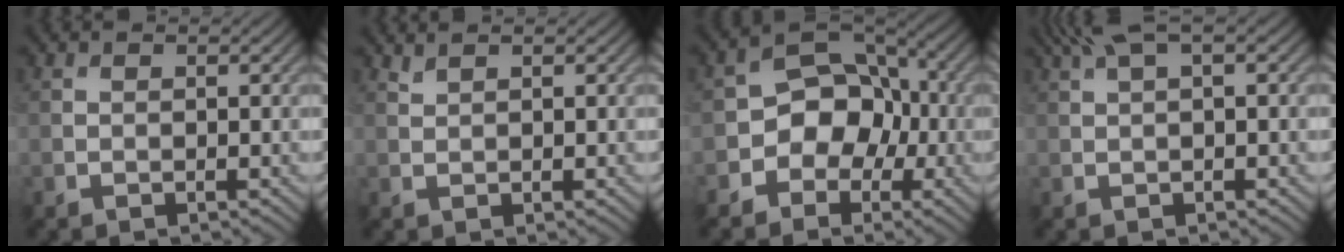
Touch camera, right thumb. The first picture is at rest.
{"total": 0.9, "force": [0.9, 0.0, 0.3], "torque": [-0.008, 0.005, 0.020]}
{"total": 7.2, "force": [-1.9, 5.8, 3.8], "torque": [-0.033, 0.006, -0.056]}
{"total": 4.2, "force": [2.0, 0.8, 3.6], "torque": [-0.074, 0.022, 0.039]}